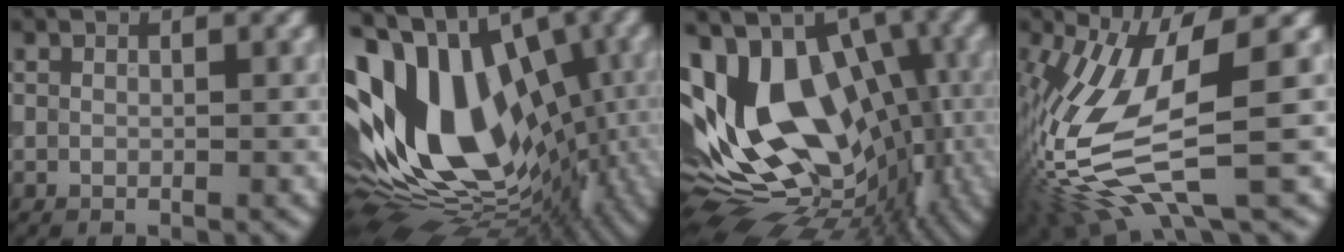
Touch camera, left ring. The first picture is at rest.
{"total": 18.4, "force": [1.9, 11.7, 14.1], "torque": [-0.262, 0.012, 0.031]}
{"total": 16.6, "force": [1.9, 10.3, 13.0], "torque": [-0.225, 0.019, 0.021]}
{"total": 12.4, "force": [-1.1, 3.8, 11.8], "torque": [-0.256, -0.016, -0.016]}